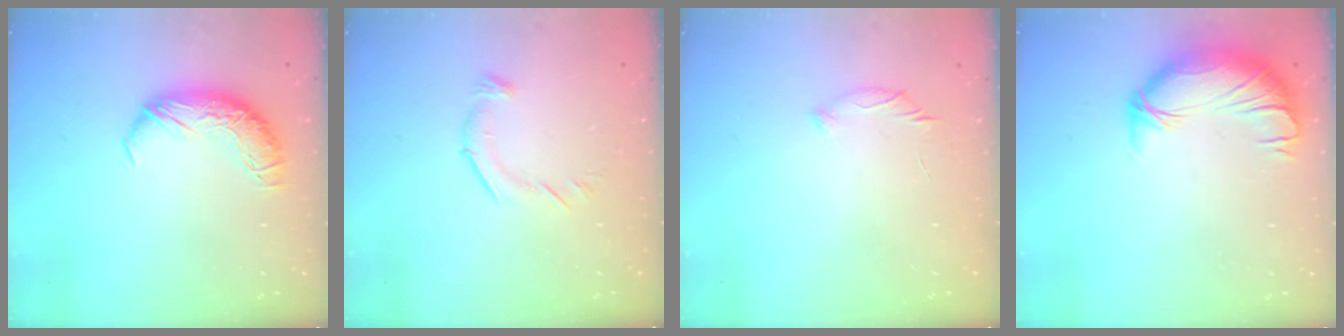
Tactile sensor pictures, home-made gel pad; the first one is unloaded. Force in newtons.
{"total": 5.2, "press": 5.1, "slide": 1.1}
{"total": 7.7, "press": 7.7, "slide": 0.6}
{"total": 3.8, "press": 3.0, "slide": 2.2}